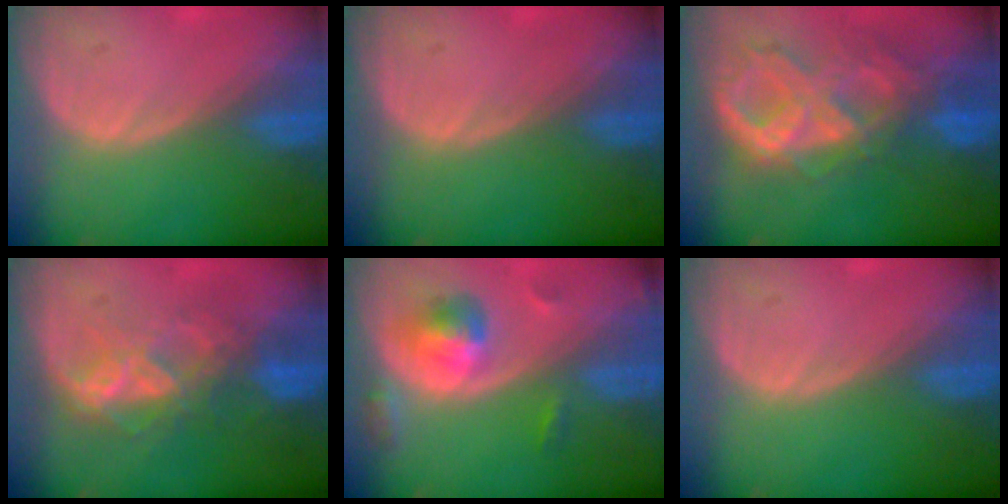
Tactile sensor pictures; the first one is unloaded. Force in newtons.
{"total": 0.0}
{"total": 10.6, "press": 8.9, "slide": 5.7}
{"total": 6.9, "press": 6.7, "slide": 1.7}
{"total": 5.6, "press": 5.3, "slide": 1.8}
{"total": 0.0}